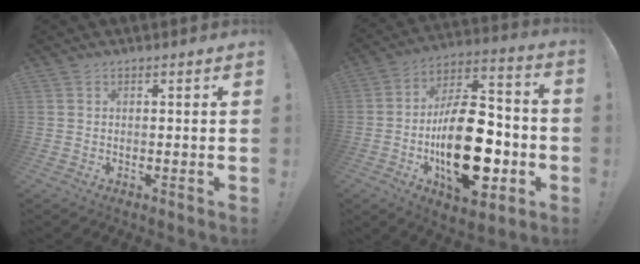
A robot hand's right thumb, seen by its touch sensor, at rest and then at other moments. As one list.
[{"total": 26.9, "force": [-6.0, 13.5, 22.5], "torque": [-0.396, 0.037, -0.082]}]